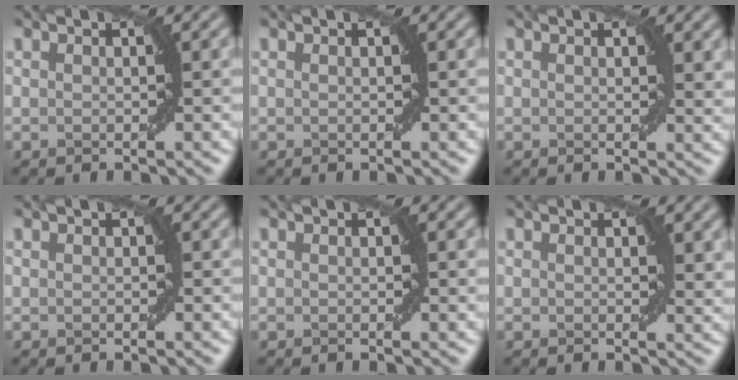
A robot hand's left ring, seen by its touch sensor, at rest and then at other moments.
{"total": 0.0}
{"total": 1.2, "force": [0.7, 0.4, 0.9], "torque": [-0.006, -0.005, 0.011]}
{"total": 0.0}
{"total": 0.0}
{"total": 1.5, "force": [0.8, 0.6, 1.1], "torque": [-0.009, -0.006, 0.014]}